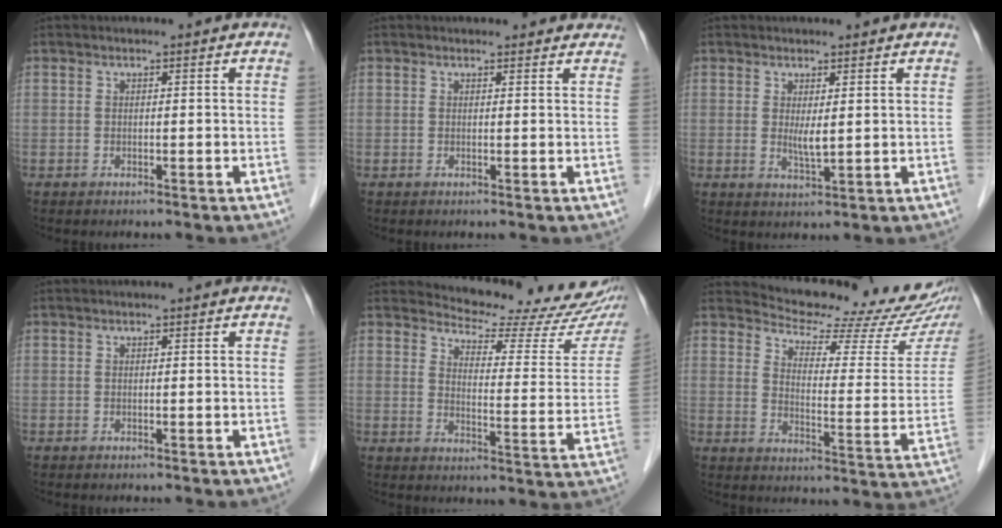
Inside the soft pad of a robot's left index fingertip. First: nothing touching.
{"total": 4.3, "force": [3.9, 1.6, 0.5], "torque": [0.005, 0.007, 0.032]}
{"total": 2.4, "force": [0.6, 0.5, 2.3], "torque": [-0.047, -0.008, 0.017]}
{"total": 0.0}
{"total": 18.0, "force": [16.9, 3.7, 5.0], "torque": [-0.053, -0.069, 0.182]}
{"total": 18.0, "force": [16.9, 2.5, 5.6], "torque": [-0.078, -0.071, 0.200]}